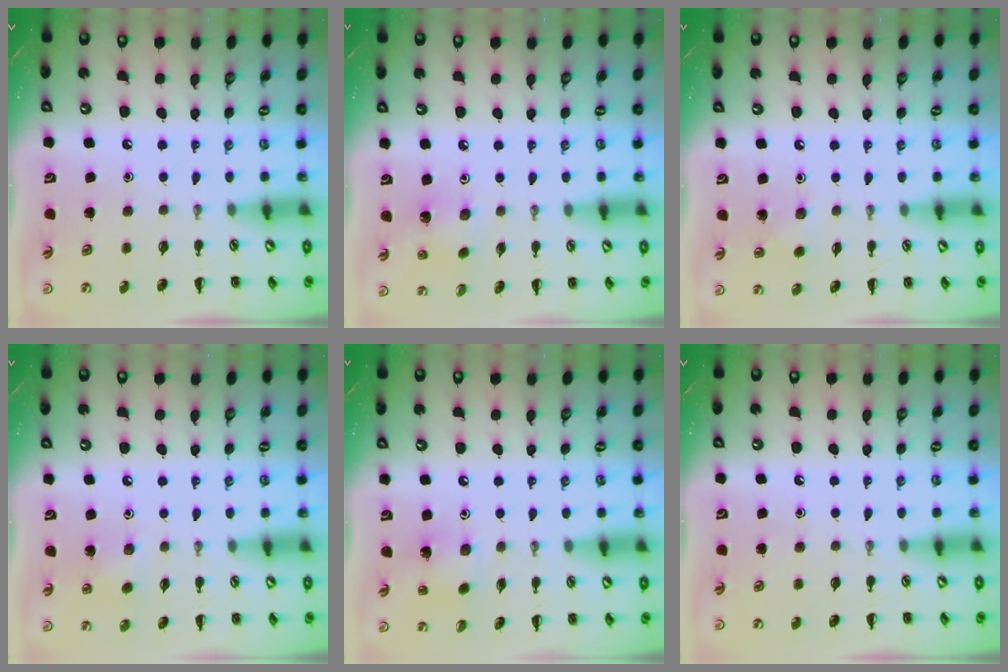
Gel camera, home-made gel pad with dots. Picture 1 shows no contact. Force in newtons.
{"total": 2.7, "press": 2.6, "slide": 0.7}
{"total": 3.8, "press": 3.6, "slide": 1.1}
{"total": 5.6, "press": 5.4, "slide": 1.4}
{"total": 2.5, "press": 2.5, "slide": 0.6}
{"total": 0.0}